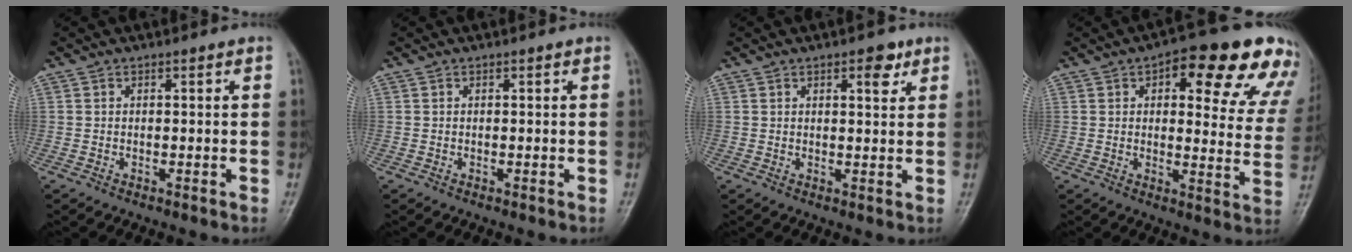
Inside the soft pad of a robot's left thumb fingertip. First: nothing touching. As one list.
[{"total": 0.0}, {"total": 3.7, "force": [2.0, 1.5, 2.7], "torque": [-0.024, -0.008, 0.026]}, {"total": 20.3, "force": [11.5, 7.9, 14.7], "torque": [-0.135, -0.020, 0.130]}]